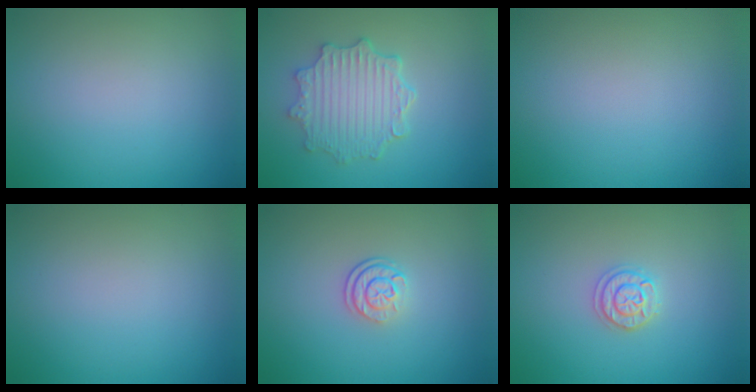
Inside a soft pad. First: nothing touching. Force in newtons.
{"total": 4.7, "press": 3.9, "slide": 2.6}
{"total": 0.0}
{"total": 0.0}
{"total": 2.4, "press": 1.7, "slide": 1.7}
{"total": 1.9, "press": 1.8, "slide": 0.3}